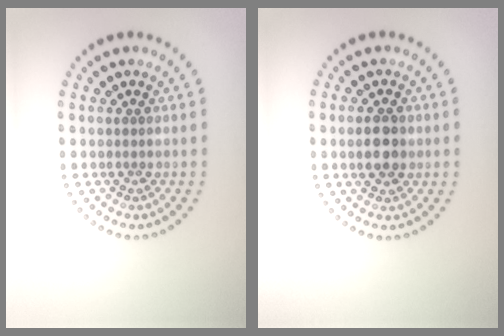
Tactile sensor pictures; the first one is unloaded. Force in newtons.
{"total": 3.0, "press": 3.0, "slide": 0.1}